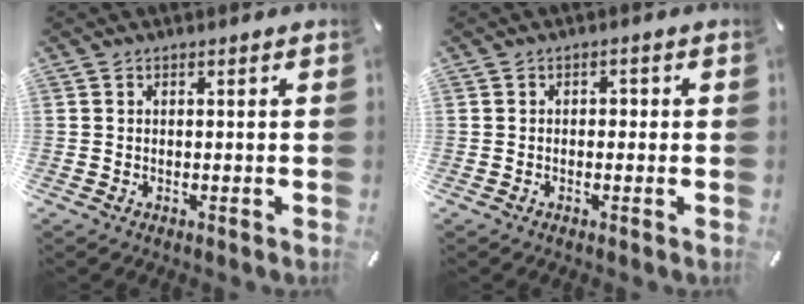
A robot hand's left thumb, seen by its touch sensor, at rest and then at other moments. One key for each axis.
{"total": 1.1, "fx": -0.6, "fy": 0.7, "fz": 0.5, "tx": -0.013, "ty": 0.006, "tz": -0.016}